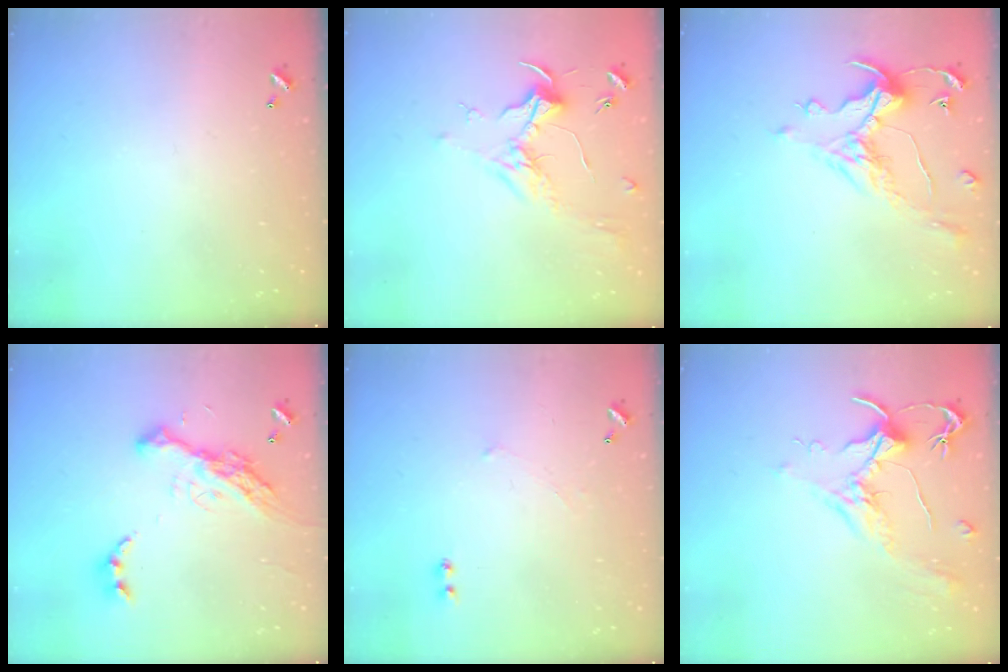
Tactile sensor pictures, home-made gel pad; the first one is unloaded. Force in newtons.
{"total": 1.8, "press": 1.6, "slide": 0.6}
{"total": 1.0, "press": 0.2, "slide": 1.0}
{"total": 16.9, "press": 16.8, "slide": 1.9}
{"total": 1.2, "press": 1.1, "slide": 0.5}
{"total": 2.0, "press": 1.8, "slide": 0.8}